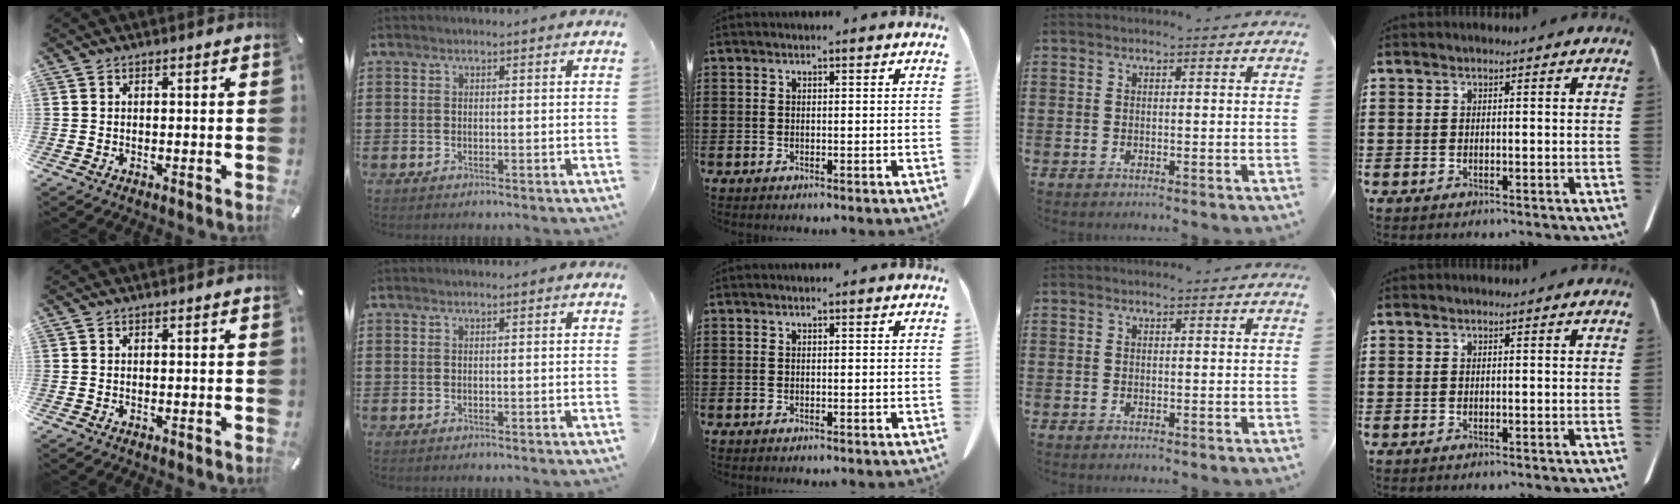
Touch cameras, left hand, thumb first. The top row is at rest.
{}